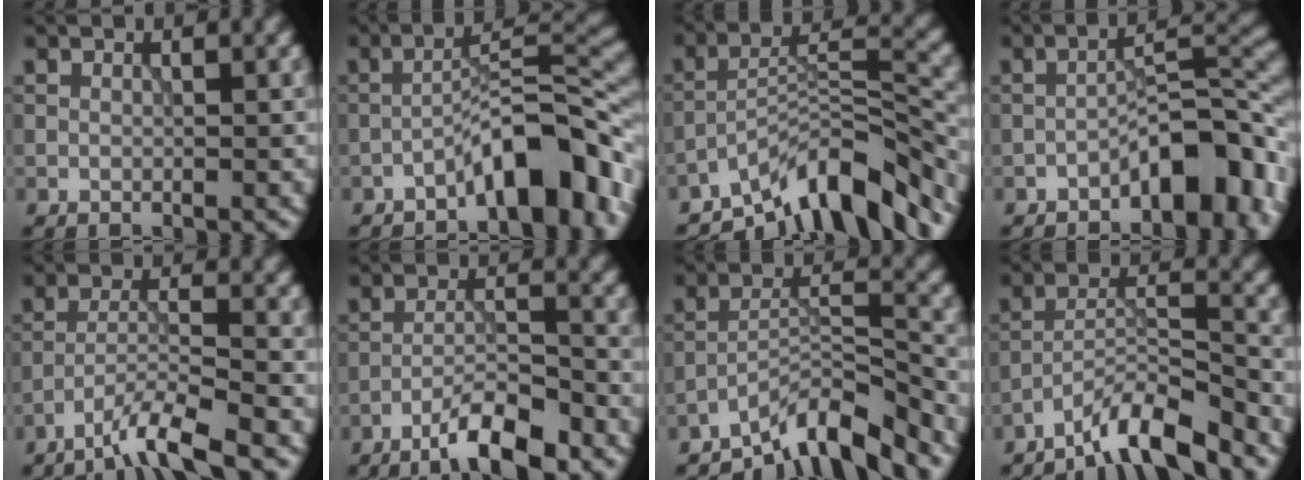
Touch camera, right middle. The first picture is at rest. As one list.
[{"total": 8.1, "force": [-4.7, 2.2, 6.2], "torque": [-0.084, 0.025, -0.080]}, {"total": 10.4, "force": [-7.8, 3.0, 6.2], "torque": [-0.088, 0.008, -0.149]}, {"total": 7.3, "force": [-3.9, 2.8, 5.5], "torque": [-0.062, 0.022, -0.066]}, {"total": 5.0, "force": [-3.9, 0.3, 3.2], "torque": [-0.052, 0.006, -0.082]}, {"total": 5.5, "force": [-4.0, 0.9, 3.7], "torque": [-0.060, 0.008, -0.073]}, {"total": 6.8, "force": [-5.7, 1.1, 3.6], "torque": [-0.051, 0.005, -0.102]}, {"total": 5.8, "force": [-4.8, 0.6, 3.1], "torque": [-0.053, 0.006, -0.093]}]